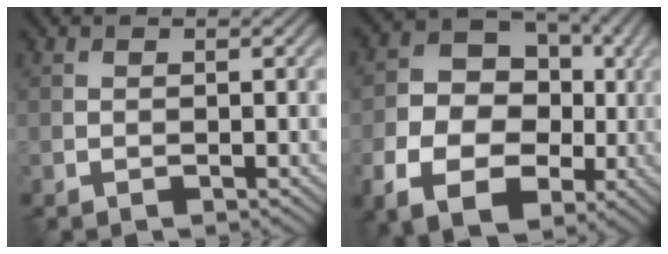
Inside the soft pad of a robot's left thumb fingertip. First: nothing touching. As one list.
[{"total": 11.5, "force": [-2.7, 8.6, 7.0], "torque": [-0.132, -0.025, -0.059]}]